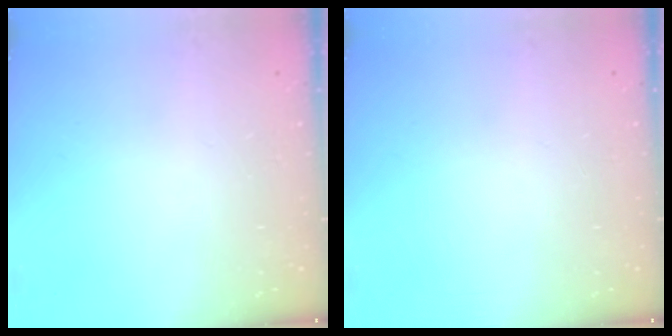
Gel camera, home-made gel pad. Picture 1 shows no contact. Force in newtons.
{"total": 0.0}